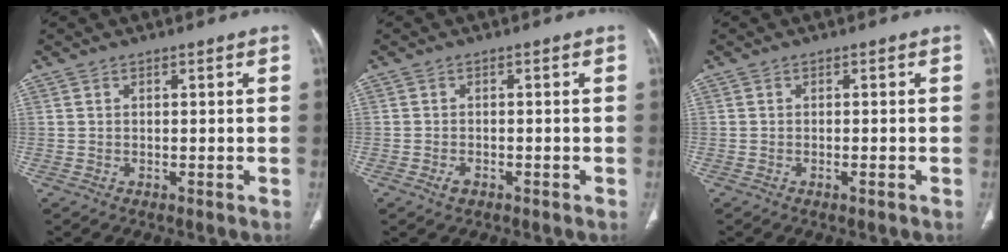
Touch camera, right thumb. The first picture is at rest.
{"total": 1.6, "force": [-0.9, 1.0, 0.9], "torque": [-0.020, 0.006, -0.014]}
{"total": 0.9, "force": [-0.5, 0.1, 0.8], "torque": [-0.016, 0.000, -0.008]}